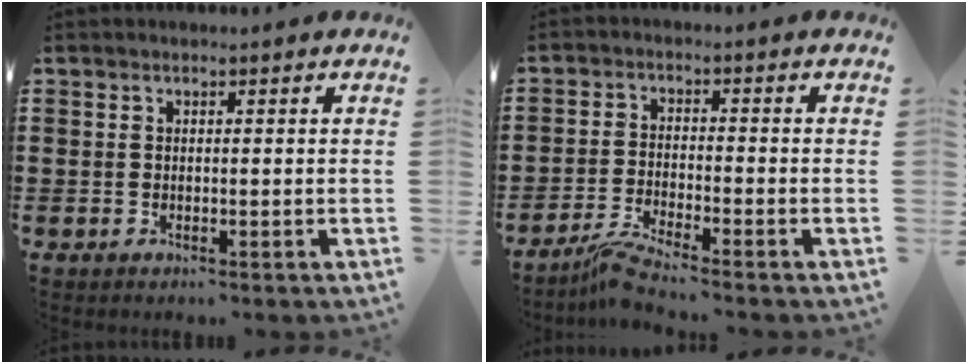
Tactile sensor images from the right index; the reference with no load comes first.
{"total": 3.7, "force": [-3.3, -0.3, 1.6], "torque": [-0.043, -0.007, -0.067]}